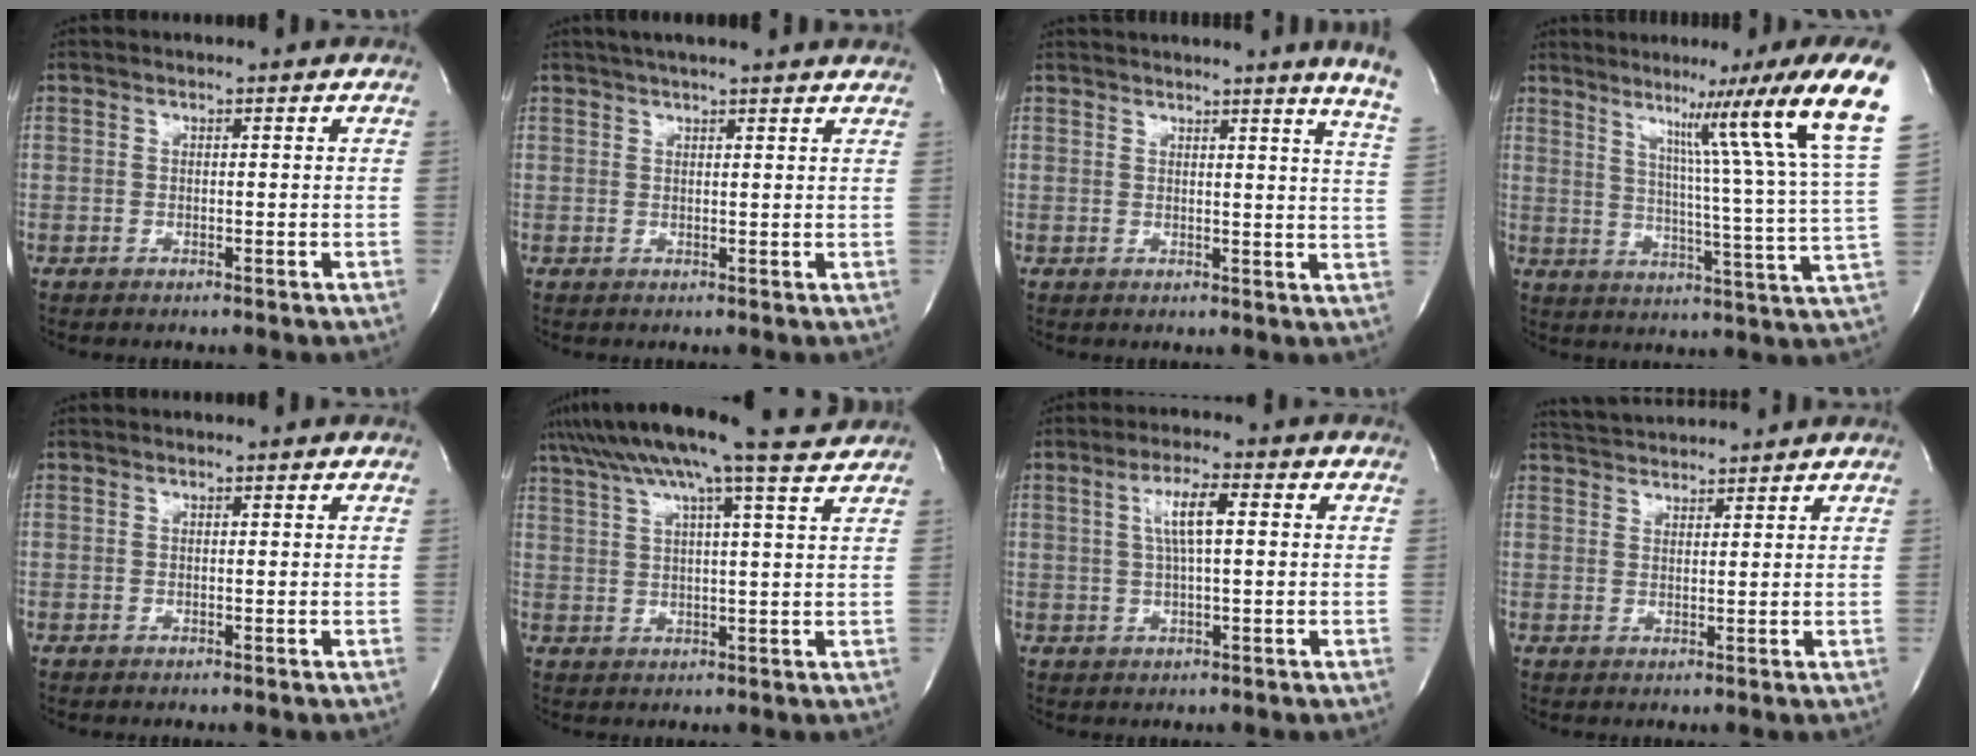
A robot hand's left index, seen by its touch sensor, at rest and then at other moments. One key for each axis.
{"total": 12.2, "fx": 10.7, "fy": 1.0, "fz": 5.7, "tx": -0.087, "ty": 0.029, "tz": 0.130}
{"total": 10.2, "fx": 8.8, "fy": -1.7, "fz": 5.0, "tx": -0.062, "ty": -0.059, "tz": 0.078}
{"total": 19.5, "fx": 12.4, "fy": -3.0, "fz": 14.8, "tx": -0.205, "ty": -0.033, "tz": 0.141}
{"total": 0.0}
{"total": 14.8, "fx": 12.2, "fy": -0.9, "fz": 8.3, "tx": -0.150, "ty": 0.016, "tz": 0.171}
{"total": 5.4, "fx": 1.0, "fy": 0.8, "fz": 5.3, "tx": -0.100, "ty": 0.006, "tz": 0.017}
{"total": 6.5, "fx": 6.4, "fy": 0.3, "fz": 1.3, "tx": -0.034, "ty": 0.030, "tz": 0.103}